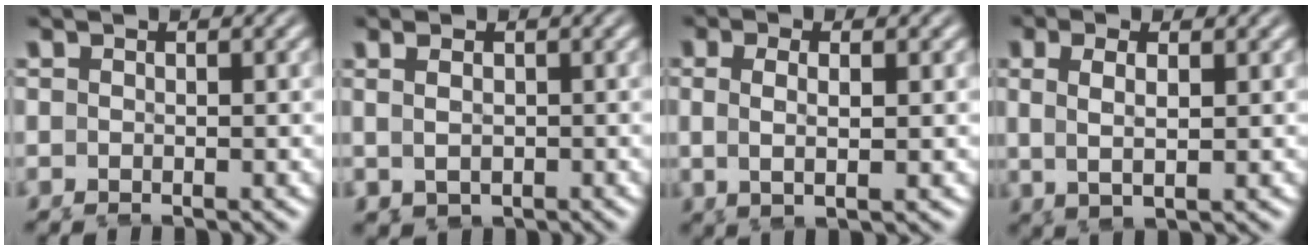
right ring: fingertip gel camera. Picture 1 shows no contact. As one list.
[{"total": 1.9, "force": [0.1, 1.3, 1.3], "torque": [-0.020, -0.008, 0.008]}, {"total": 3.1, "force": [0.0, 1.2, 2.8], "torque": [-0.058, -0.001, 0.000]}, {"total": 3.9, "force": [0.4, 2.1, 3.2], "torque": [-0.068, 0.001, 0.007]}]